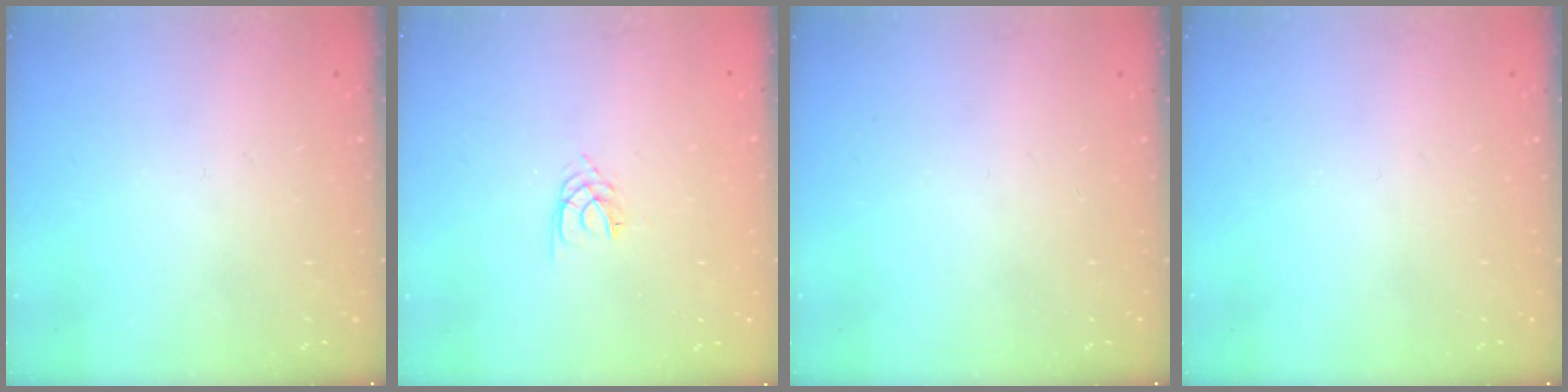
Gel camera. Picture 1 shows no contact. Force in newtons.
{"total": 2.1, "press": 2.1, "slide": 0.3}
{"total": 0.0}
{"total": 0.0}